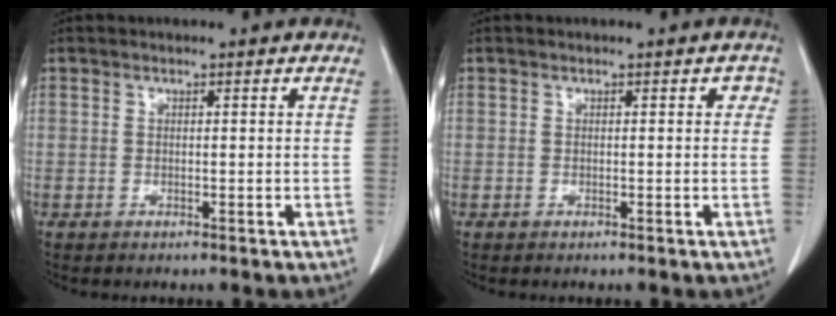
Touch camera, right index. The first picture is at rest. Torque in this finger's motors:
{"motor_torque": [0.04, -0.03, 0.02, 0.00]}